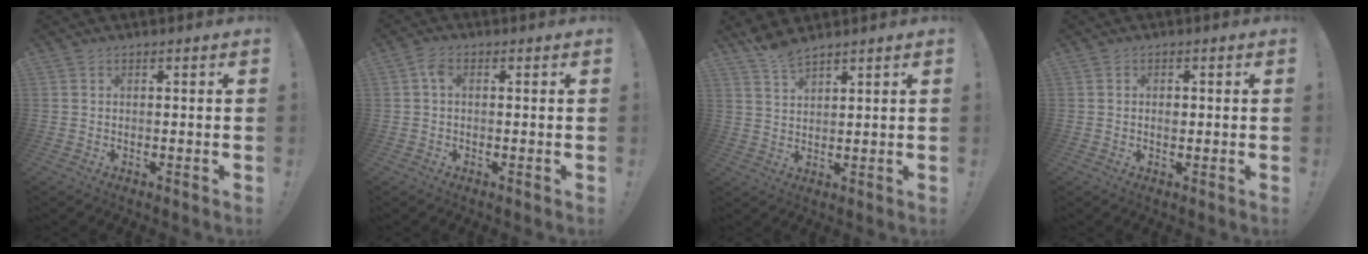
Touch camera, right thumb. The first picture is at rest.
{"total": 2.8, "force": [0.2, 1.7, 2.2], "torque": [-0.049, 0.010, 0.006]}
{"total": 4.9, "force": [4.5, 0.9, 1.9], "torque": [-0.035, -0.031, 0.082]}
{"total": 1.6, "force": [-0.4, 1.3, 0.9], "torque": [-0.008, 0.001, -0.009]}